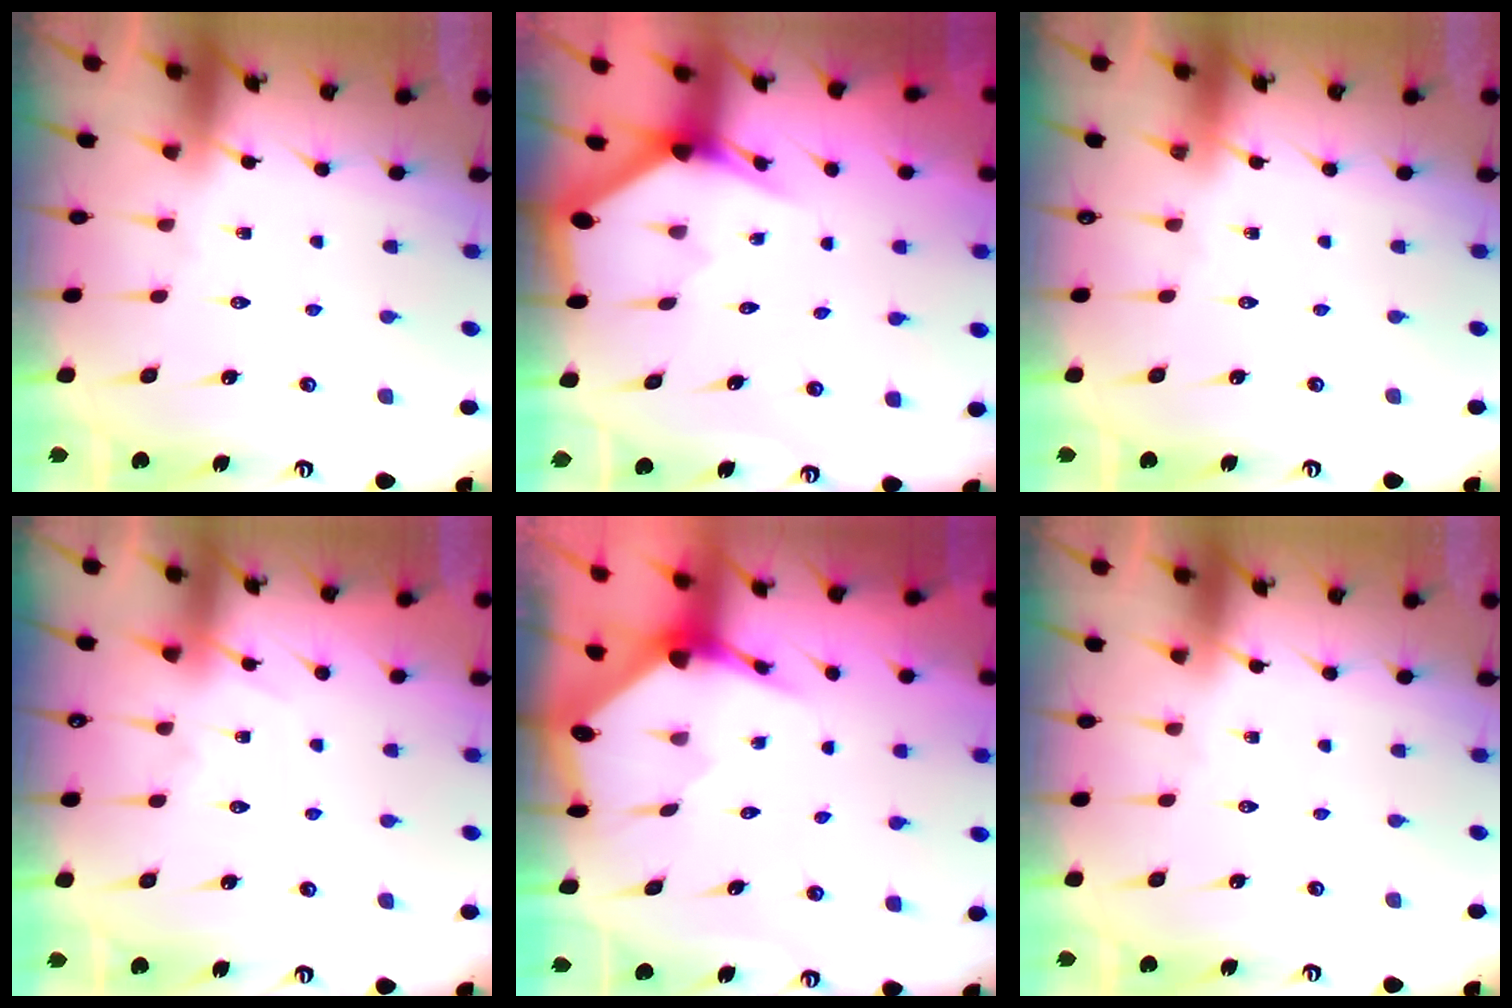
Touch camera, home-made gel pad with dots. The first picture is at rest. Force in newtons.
{"total": 3.0, "press": 3.0, "slide": 0.1}
{"total": 0.0}
{"total": 3.8, "press": 3.7, "slide": 0.5}
{"total": 3.6, "press": 3.6, "slide": 0.5}
{"total": 0.0}